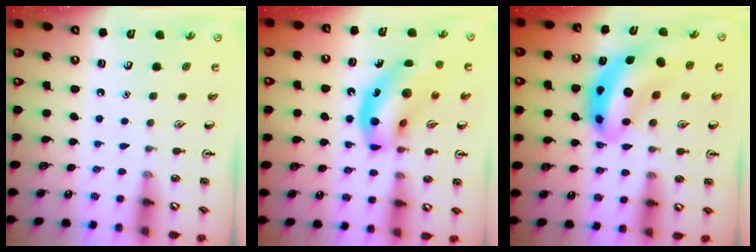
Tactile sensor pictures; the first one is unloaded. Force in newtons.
{"total": 16.5, "press": 15.9, "slide": 4.5}
{"total": 11.0, "press": 10.5, "slide": 3.3}